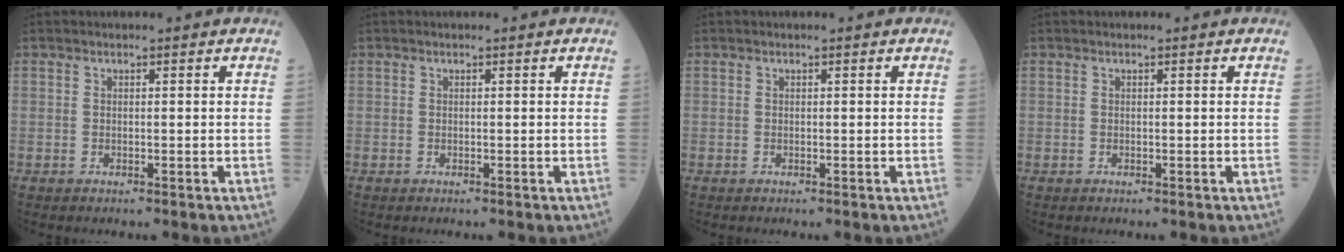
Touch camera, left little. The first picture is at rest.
{"total": 0.0}
{"total": 0.0}
{"total": 0.0}